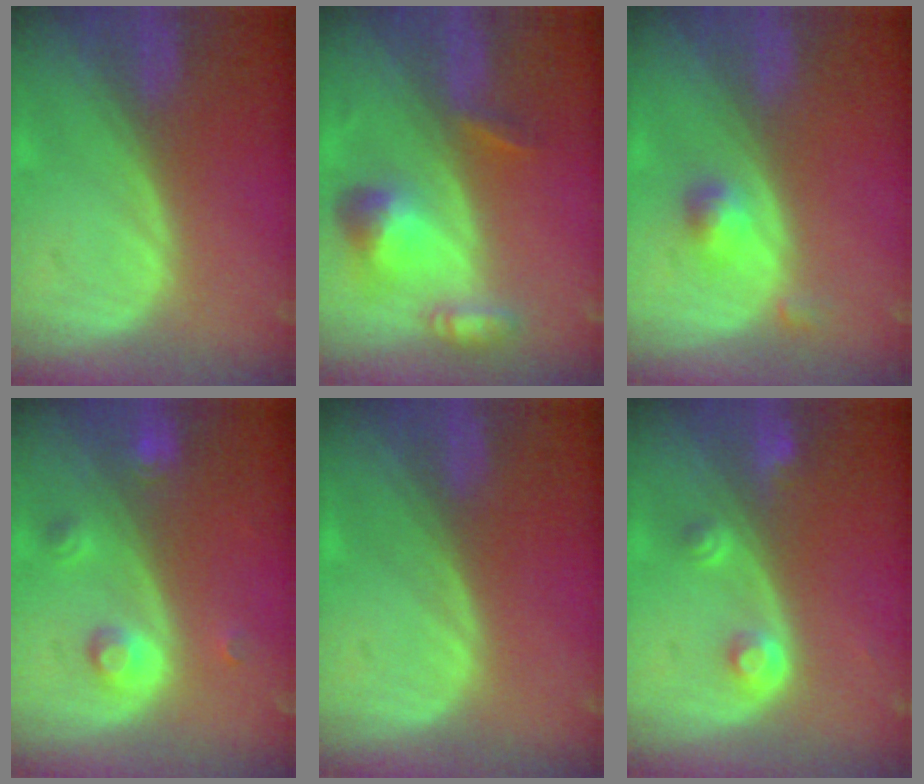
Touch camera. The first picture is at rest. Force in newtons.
{"total": 6.5, "press": 6.0, "slide": 2.4}
{"total": 2.6, "press": 2.4, "slide": 1.1}
{"total": 3.5, "press": 3.2, "slide": 1.4}
{"total": 0.0}
{"total": 3.0, "press": 2.8, "slide": 0.9}